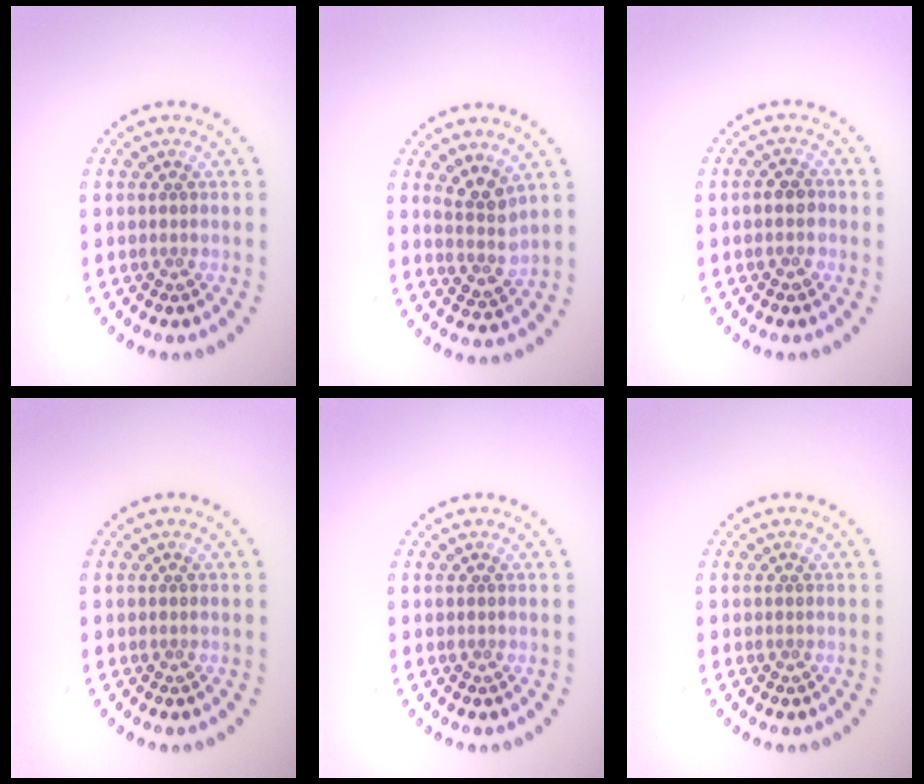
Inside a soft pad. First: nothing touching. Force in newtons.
{"total": 2.6, "press": 2.1, "slide": 1.6}
{"total": 1.8, "press": 1.7, "slide": 0.6}
{"total": 0.0}
{"total": 0.0}
{"total": 0.0}